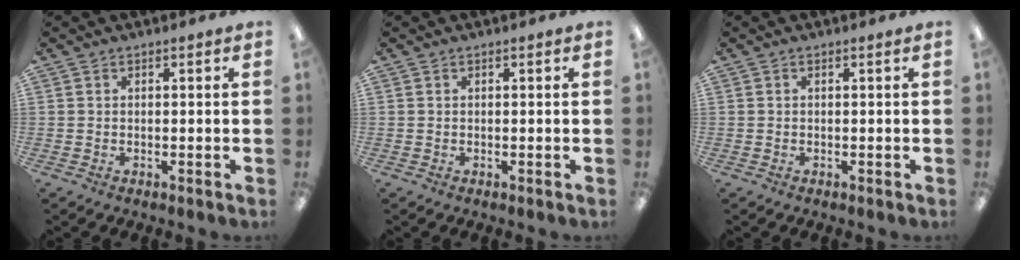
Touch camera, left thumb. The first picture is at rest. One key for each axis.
{"total": 0.0}
{"total": 0.0}